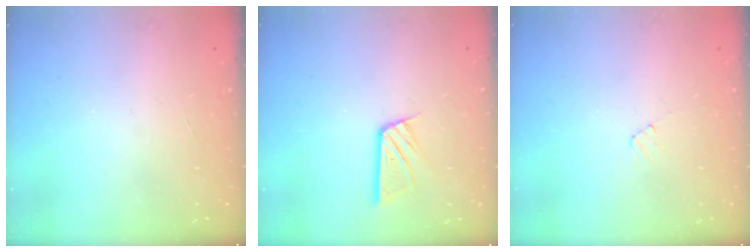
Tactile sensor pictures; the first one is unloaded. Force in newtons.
{"total": 9.2, "press": 9.2, "slide": 0.8}
{"total": 3.6, "press": 3.6, "slide": 0.4}